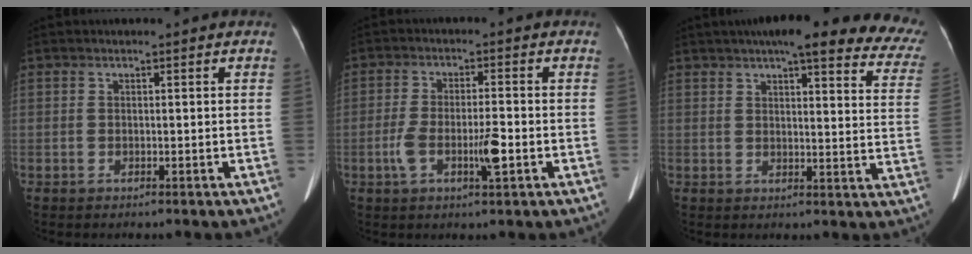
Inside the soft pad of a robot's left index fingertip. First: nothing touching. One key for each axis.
{"total": 6.4, "fx": -1.9, "fy": 1.4, "fz": 6.0, "tx": -0.119, "ty": 0.002, "tz": -0.032}
{"total": 23.9, "fx": 19.9, "fy": 4.1, "fz": 12.5, "tx": -0.147, "ty": -0.015, "tz": 0.213}